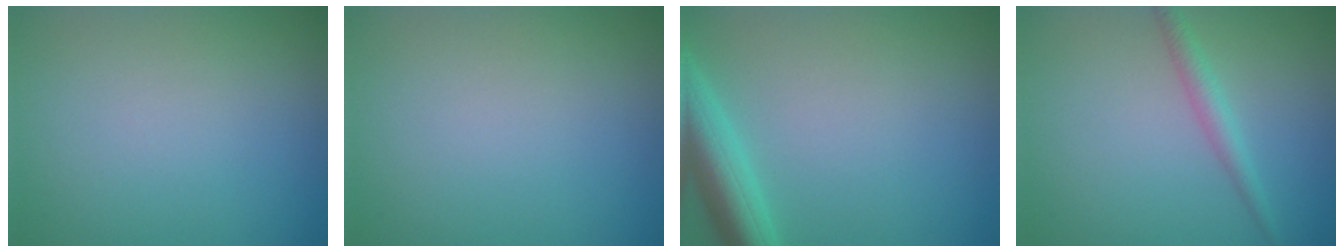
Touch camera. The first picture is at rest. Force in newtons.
{"total": 0.0}
{"total": 5.1, "press": 5.1, "slide": 0.3}
{"total": 1.9, "press": 1.9, "slide": 0.1}